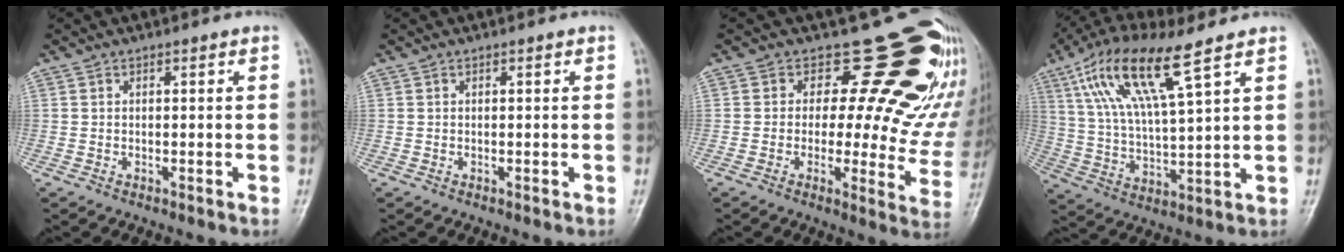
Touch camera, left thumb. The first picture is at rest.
{"total": 0.0}
{"total": 18.9, "force": [14.0, 8.7, 9.2], "torque": [-0.059, -0.096, 0.148]}
{"total": 14.9, "force": [7.9, 3.4, 12.1], "torque": [-0.243, -0.016, 0.158]}